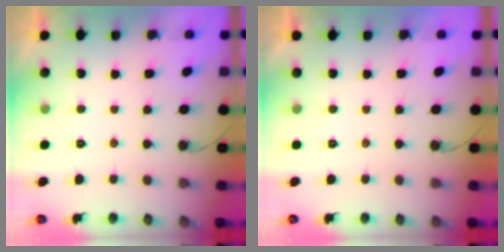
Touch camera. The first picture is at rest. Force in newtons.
{"total": 1.7, "press": 1.7, "slide": 0.1}